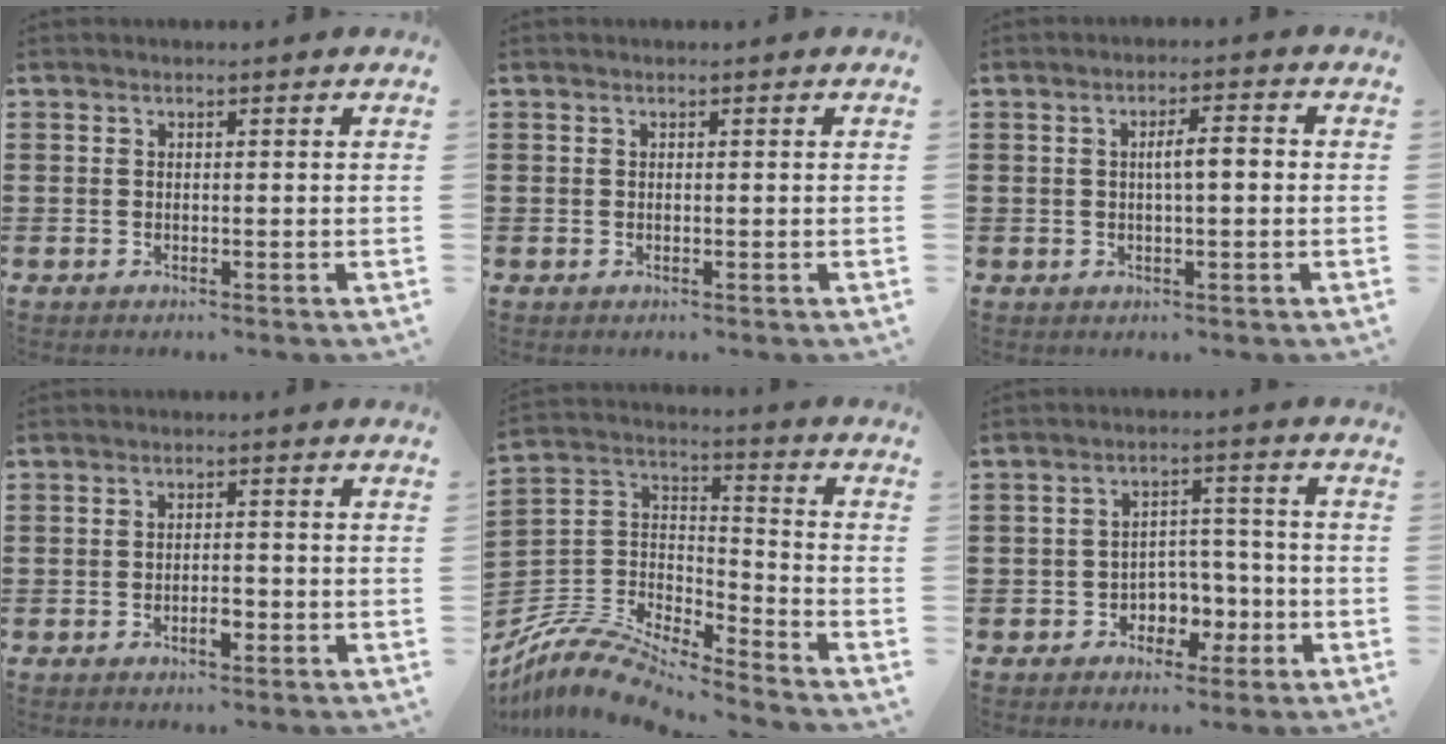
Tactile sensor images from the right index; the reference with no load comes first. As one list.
[{"total": 0.0}, {"total": 3.4, "force": [0.0, 0.7, 3.3], "torque": [-0.060, 0.003, -0.003]}, {"total": 2.5, "force": [-1.2, 0.8, 2.1], "torque": [-0.039, 0.001, -0.021]}, {"total": 9.4, "force": [-8.8, 1.6, 2.9], "torque": [-0.074, 0.008, -0.182]}, {"total": 5.0, "force": [-2.3, 4.0, 2.1], "torque": [-0.034, 0.011, -0.043]}]